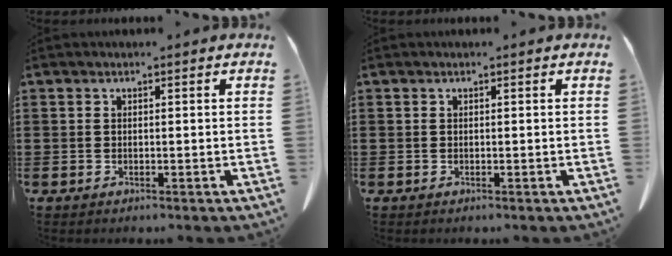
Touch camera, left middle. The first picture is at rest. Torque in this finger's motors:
{"motor_torque": [0.04, -0.01, 0.00, 0.01]}